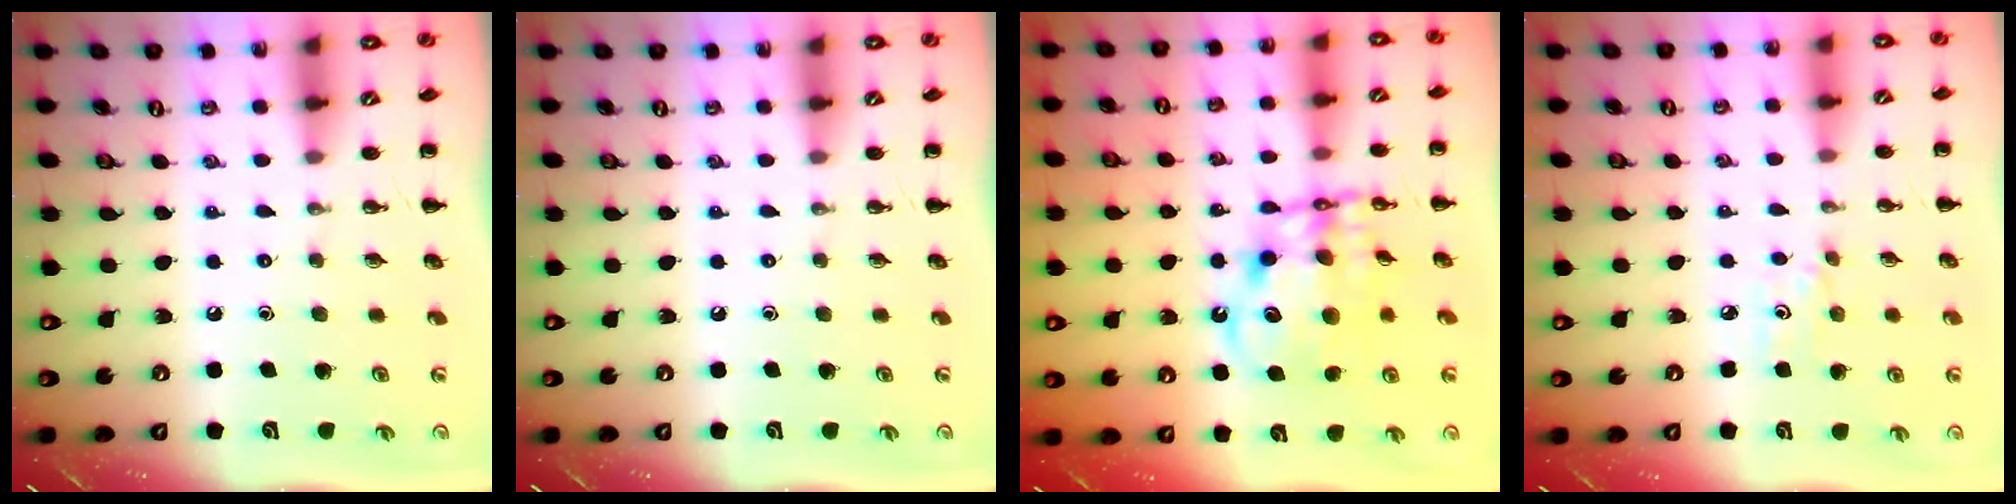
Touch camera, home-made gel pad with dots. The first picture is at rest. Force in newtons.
{"total": 0.0}
{"total": 12.6, "press": 12.2, "slide": 3.0}
{"total": 4.0, "press": 3.7, "slide": 1.6}